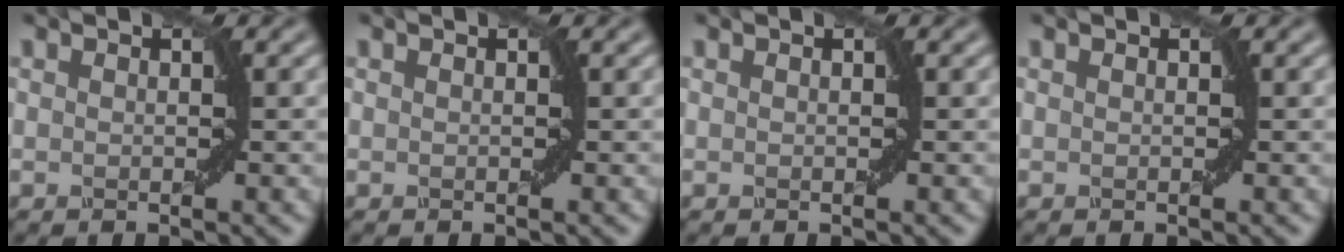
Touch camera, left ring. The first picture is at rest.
{"total": 0.0}
{"total": 0.0}
{"total": 0.0}